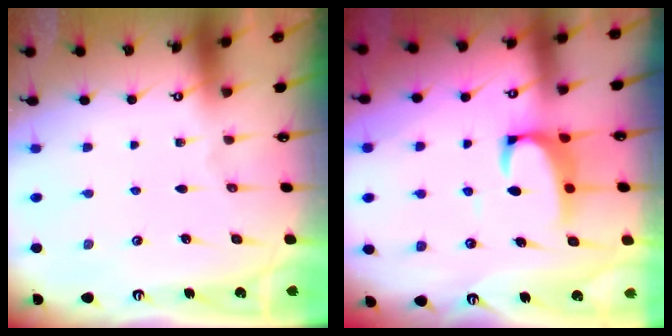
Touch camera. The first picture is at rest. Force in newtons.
{"total": 3.0, "press": 2.8, "slide": 1.0}